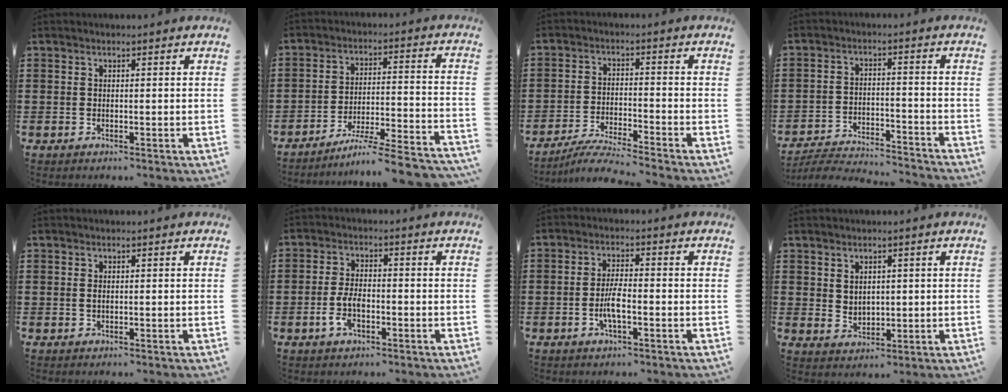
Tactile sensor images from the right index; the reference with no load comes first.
{"total": 7.0, "force": [-6.1, -0.5, 3.4], "torque": [-0.052, -0.011, -0.118]}
{"total": 4.9, "force": [-4.6, -0.5, 1.5], "torque": [-0.041, -0.016, -0.092]}
{"total": 4.8, "force": [-4.7, 0.0, 0.8], "torque": [-0.025, -0.003, -0.097]}
{"total": 0.7, "force": [0.0, 0.2, 0.7], "torque": [-0.016, -0.004, 0.001]}
{"total": 5.0, "force": [-1.7, 2.4, 4.0], "torque": [-0.089, 0.000, -0.036]}
{"total": 4.2, "force": [-1.3, 1.1, 3.8], "torque": [-0.087, -0.003, -0.030]}
{"total": 2.2, "force": [1.4, 1.5, 0.7], "torque": [-0.012, 0.001, 0.026]}